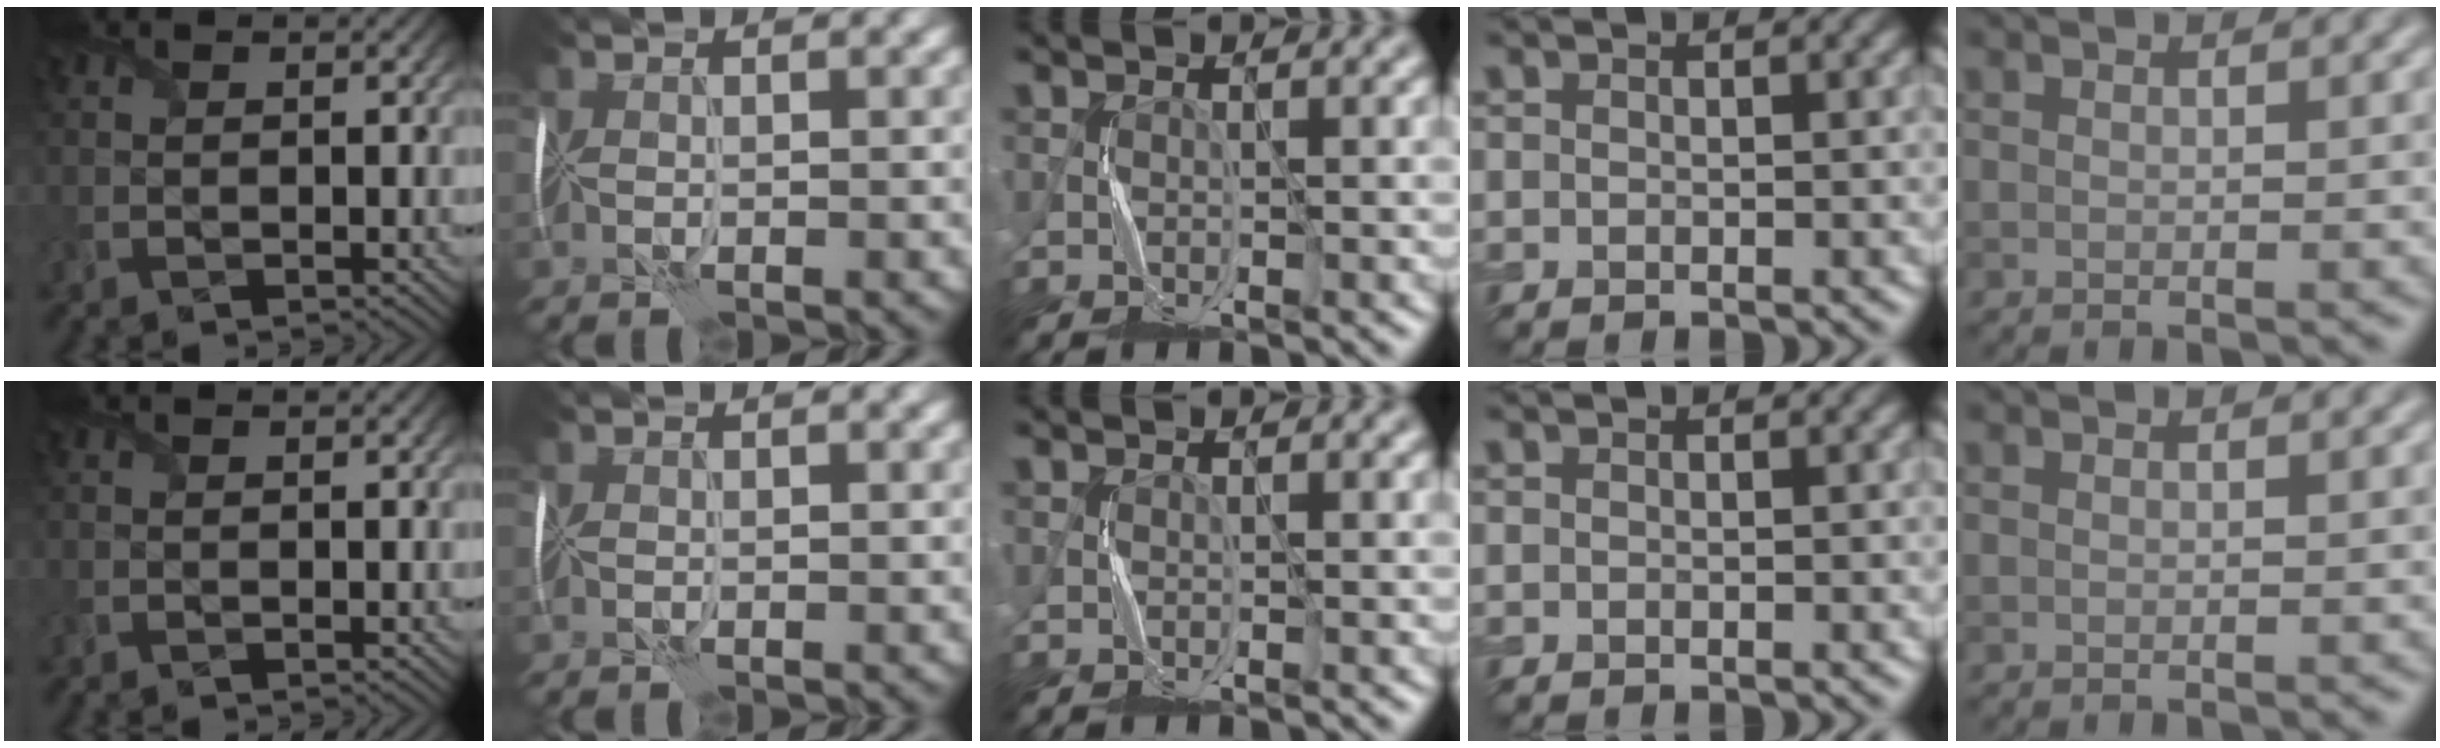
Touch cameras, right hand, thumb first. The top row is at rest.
{}